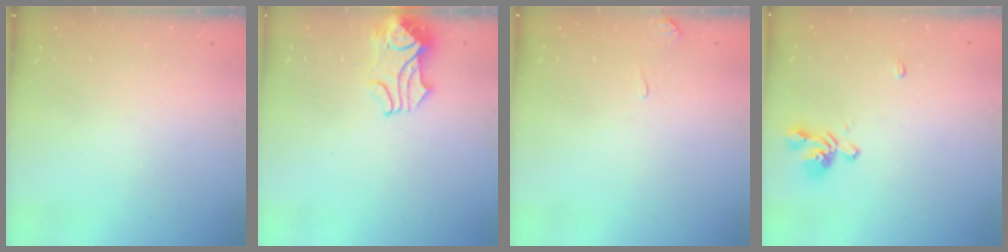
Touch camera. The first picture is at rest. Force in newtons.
{"total": 2.2, "press": 2.1, "slide": 0.6}
{"total": 2.0, "press": 2.0, "slide": 0.3}
{"total": 1.8, "press": 1.4, "slide": 1.1}